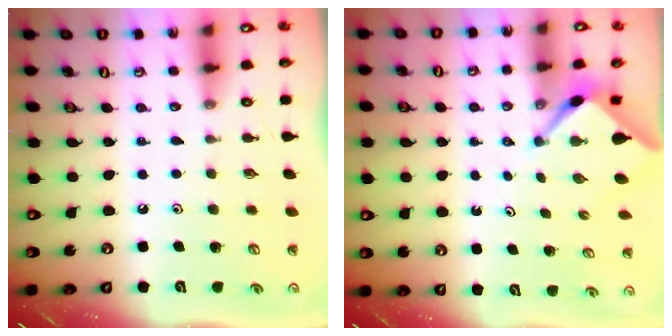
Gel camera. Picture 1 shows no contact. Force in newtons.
{"total": 2.4, "press": 2.4, "slide": 0.3}